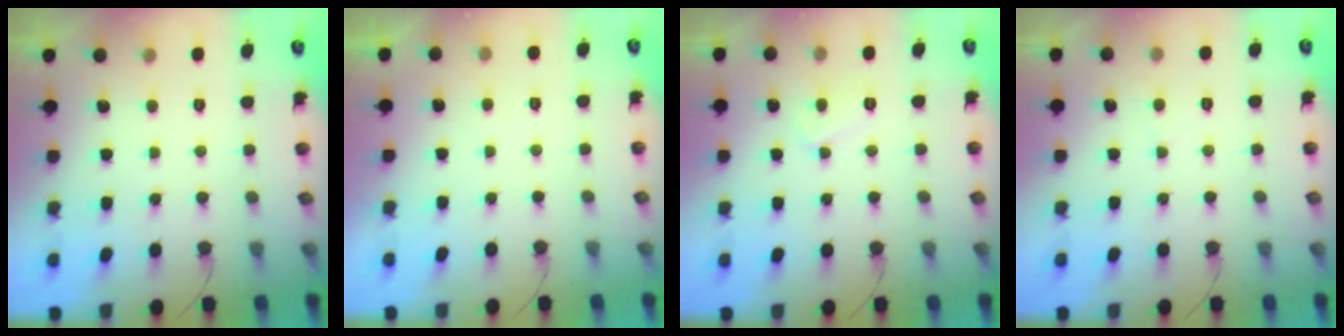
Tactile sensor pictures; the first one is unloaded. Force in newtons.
{"total": 1.1, "press": 1.0, "slide": 0.5}
{"total": 5.2, "press": 5.2, "slide": 0.4}
{"total": 2.9, "press": 2.9, "slide": 0.5}